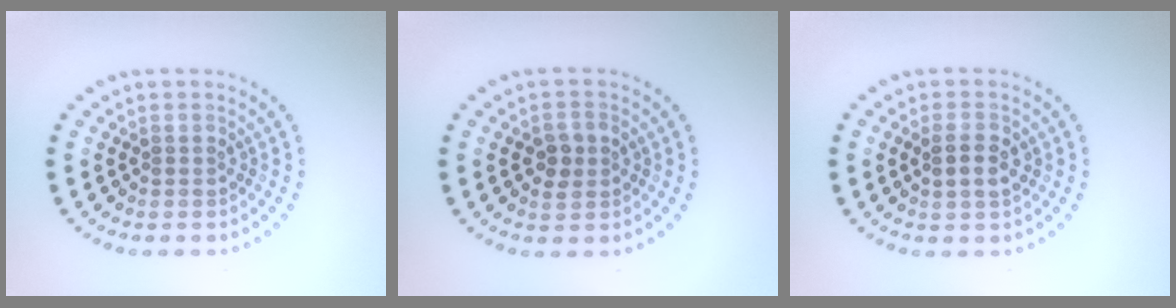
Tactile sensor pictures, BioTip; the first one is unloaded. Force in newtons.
{"total": 2.0, "press": 2.0, "slide": 0.1}
{"total": 2.4, "press": 2.3, "slide": 0.5}